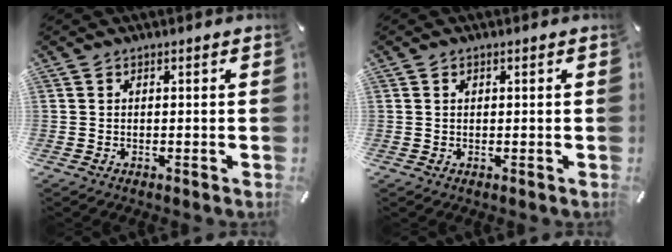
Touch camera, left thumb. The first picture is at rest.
{"total": 0.7, "force": [0.2, 0.5, 0.4], "torque": [-0.008, 0.003, 0.004]}